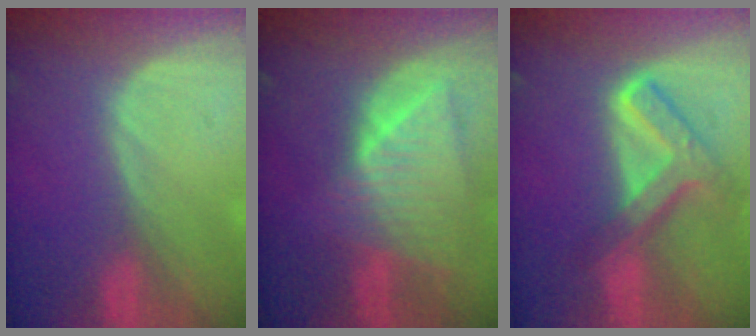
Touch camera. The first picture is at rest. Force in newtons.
{"total": 9.0, "press": 7.9, "slide": 4.3}
{"total": 8.0, "press": 6.8, "slide": 4.3}